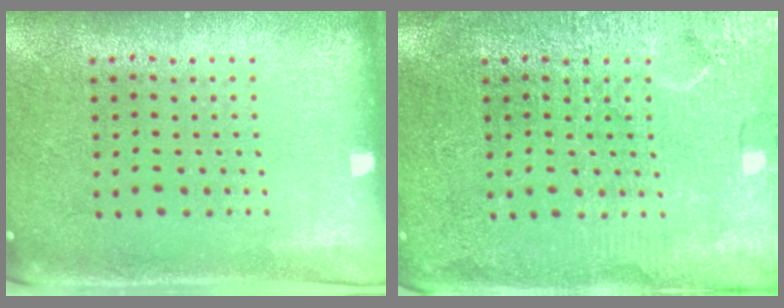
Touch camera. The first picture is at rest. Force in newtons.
{"total": 5.5, "press": 5.4, "slide": 0.7}